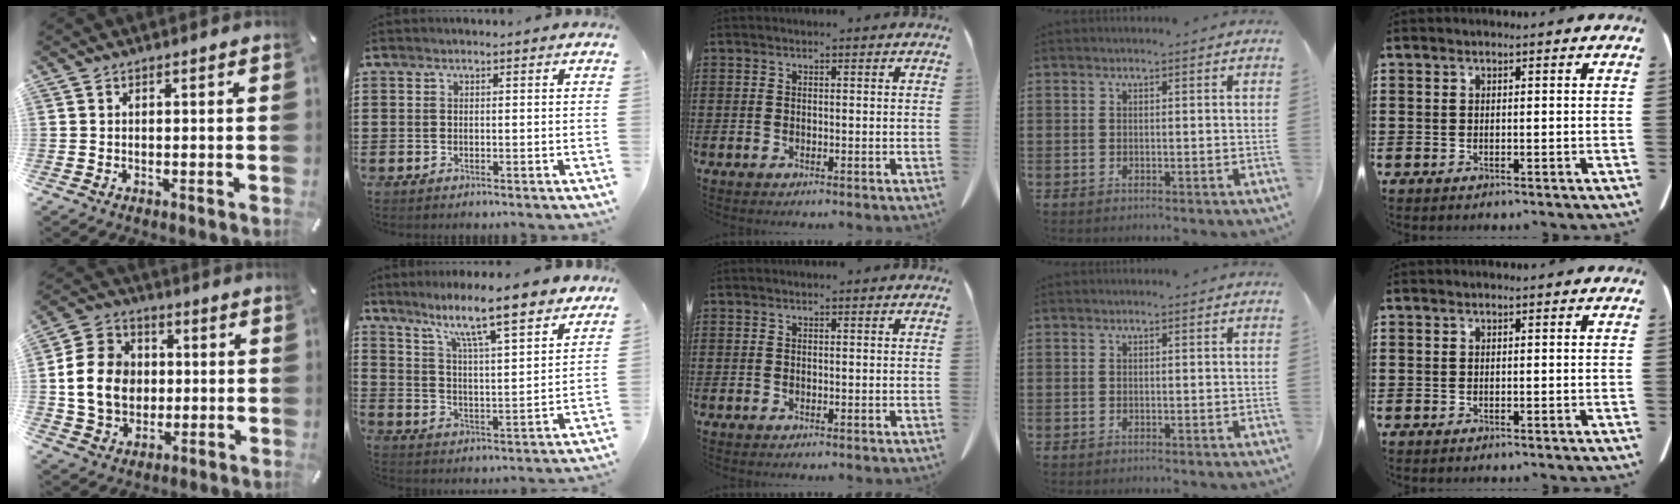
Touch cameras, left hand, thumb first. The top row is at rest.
{"thumb": {"total": 12.9, "force": [0.0, 11.2, 6.4], "torque": [-0.135, 0.013, 0.000]}, "index": {"total": 9.4, "force": [7.9, 0.5, 5.2], "torque": [-0.112, -0.053, 0.126]}}